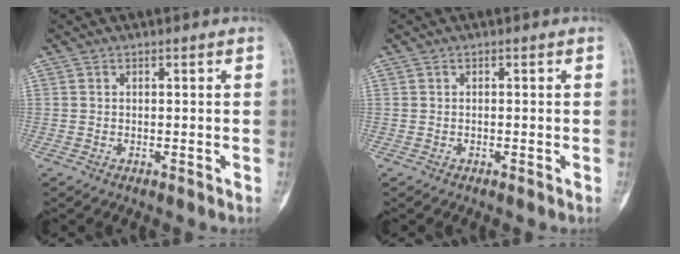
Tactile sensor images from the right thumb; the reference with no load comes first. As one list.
[{"total": 0.0}]